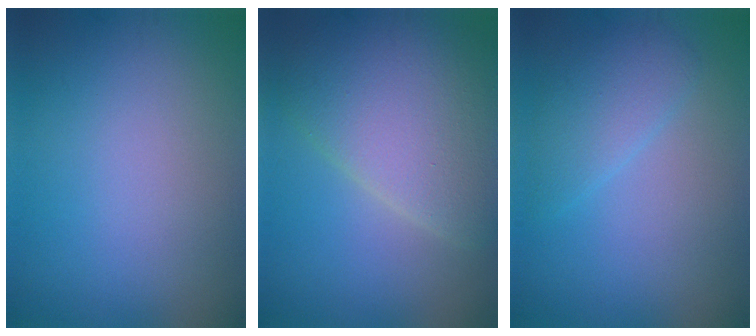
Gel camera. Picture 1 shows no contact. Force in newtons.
{"total": 8.4, "press": 8.4, "slide": 0.3}
{"total": 2.7, "press": 2.7, "slide": 0.1}